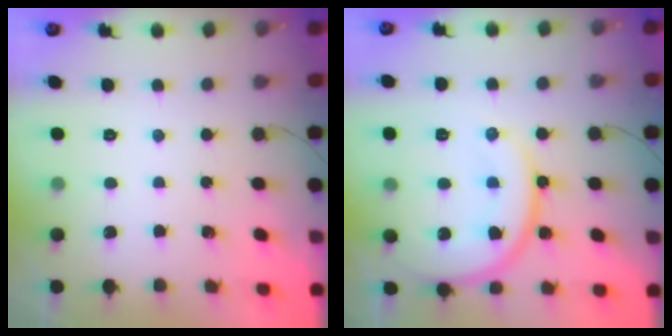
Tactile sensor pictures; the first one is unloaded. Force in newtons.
{"total": 17.3, "press": 17.2, "slide": 1.3}